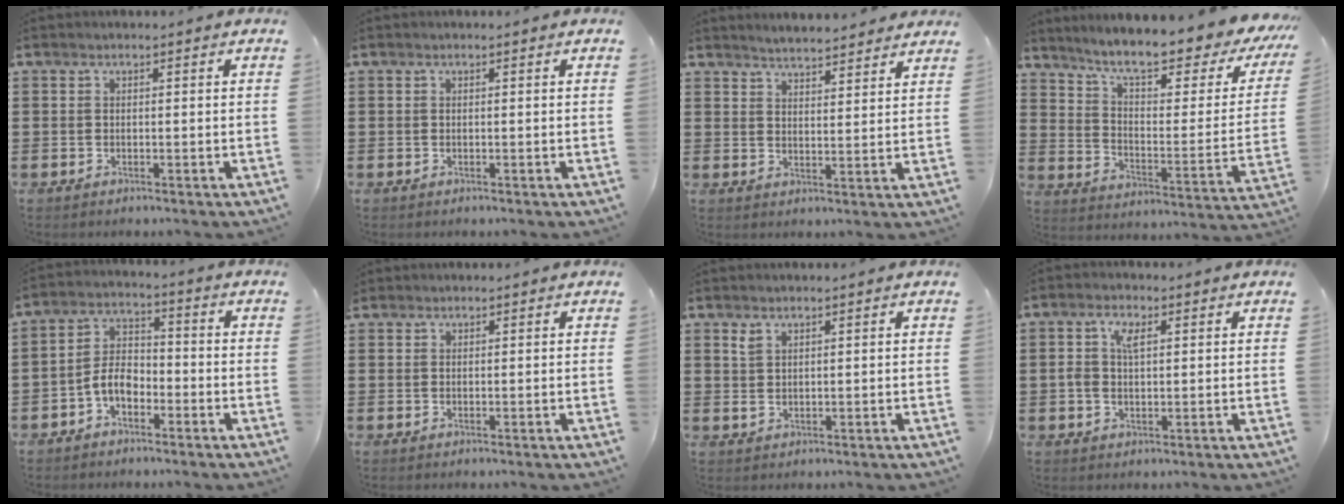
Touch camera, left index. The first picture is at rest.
{"total": 0.0}
{"total": 3.6, "force": [3.5, -0.1, 0.0], "torque": [-0.011, -0.014, 0.064]}
{"total": 8.8, "force": [7.0, 0.6, 5.2], "torque": [-0.112, -0.054, 0.110]}
{"total": 4.9, "force": [-2.7, 2.8, 3.0], "torque": [-0.073, 0.007, -0.059]}
{"total": 0.6, "force": [0.5, 0.3, 0.0], "torque": [-0.002, 0.003, 0.010]}
{"total": 1.5, "force": [0.9, 0.7, 0.9], "torque": [-0.021, 0.002, 0.017]}
{"total": 3.6, "force": [0.9, 1.8, 3.0], "torque": [-0.064, 0.012, 0.014]}